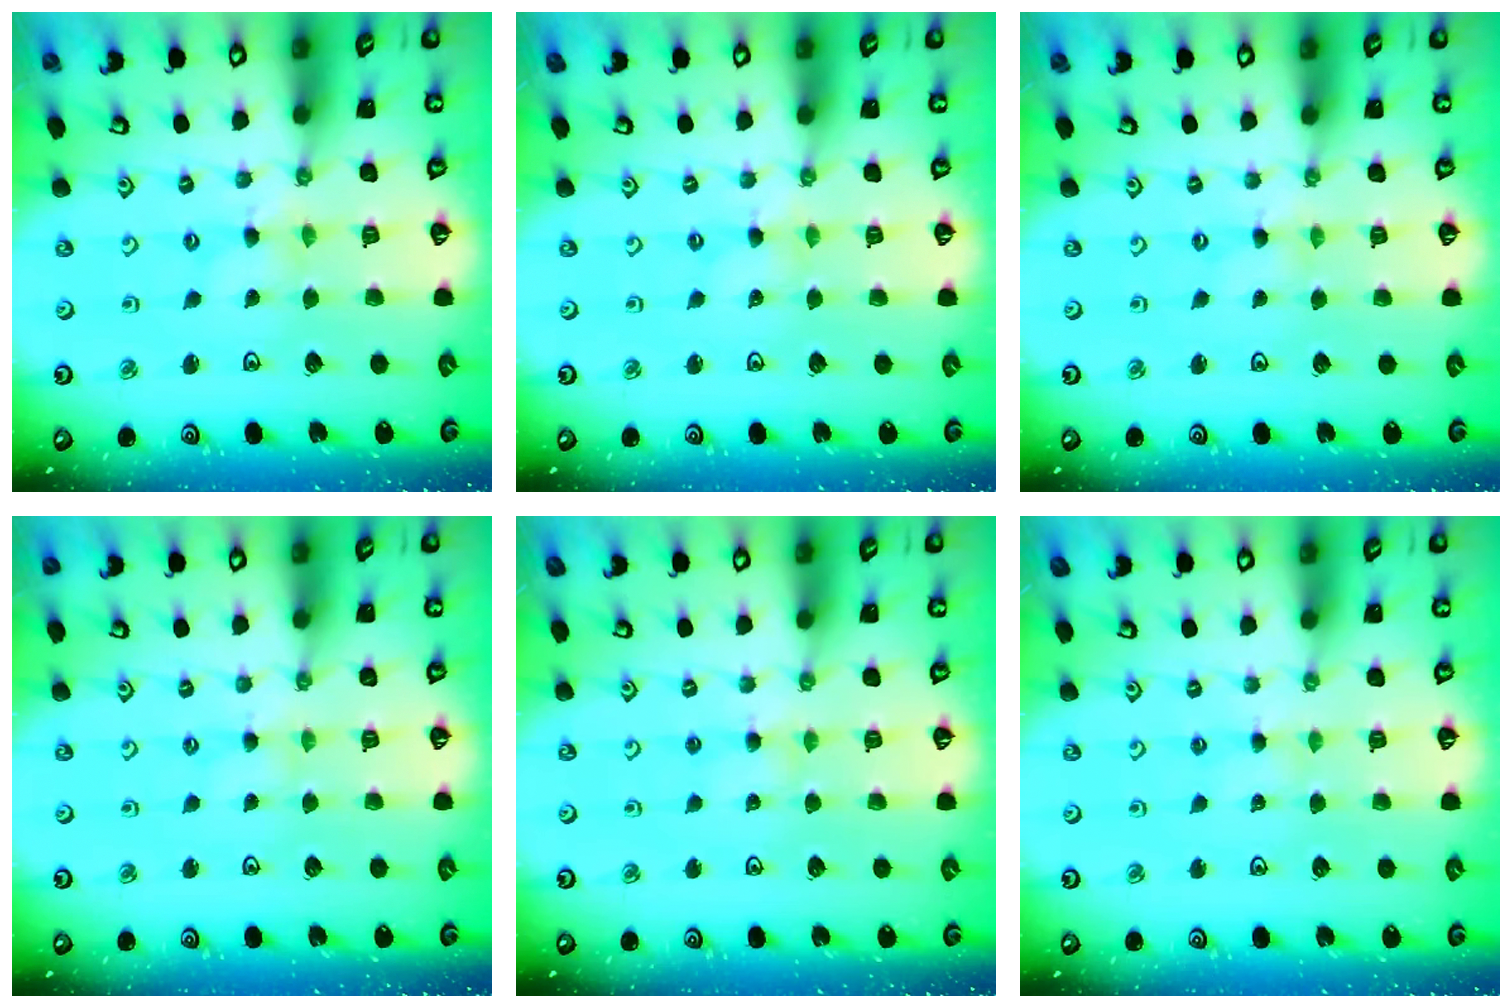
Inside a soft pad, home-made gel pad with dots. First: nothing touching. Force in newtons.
{"total": 0.0}
{"total": 0.0}
{"total": 1.1, "press": 1.1, "slide": 0.3}
{"total": 2.9, "press": 2.9, "slide": 0.3}
{"total": 1.9, "press": 1.8, "slide": 0.3}